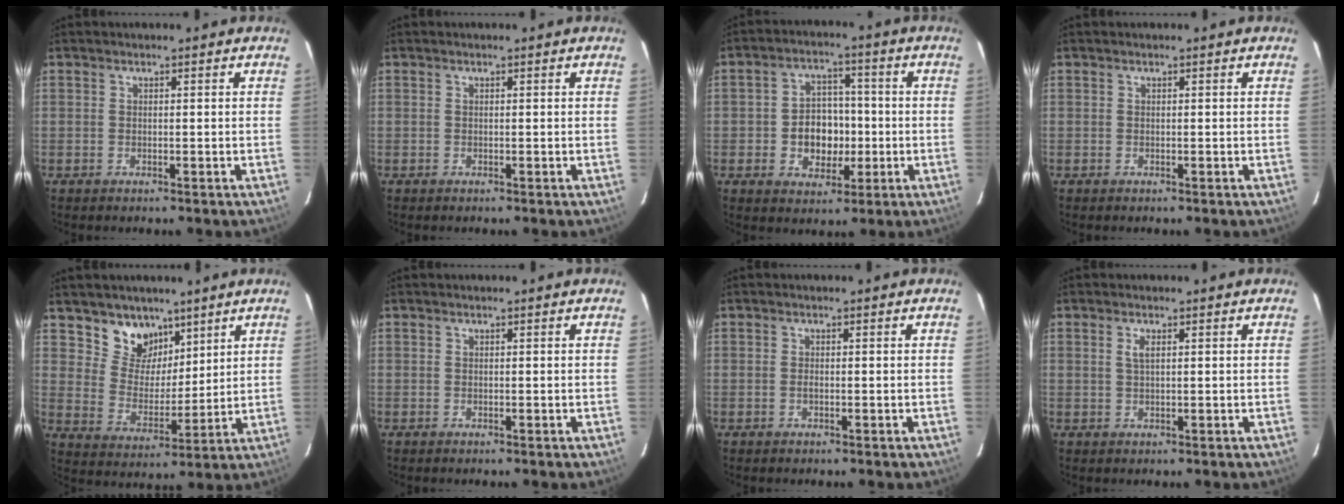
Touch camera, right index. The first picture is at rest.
{"total": 0.0}
{"total": 8.5, "force": [-1.6, 6.8, 4.7], "torque": [-0.102, 0.017, -0.014]}
{"total": 0.0}
{"total": 9.4, "force": [6.6, 6.3, 2.4], "torque": [-0.044, -0.001, 0.125]}
{"total": 0.0}
{"total": 0.5, "force": [-0.2, 0.2, 0.4], "torque": [-0.009, -0.001, -0.004]}
{"total": 1.6, "force": [0.6, 0.5, 1.4], "torque": [-0.027, 0.002, 0.009]}